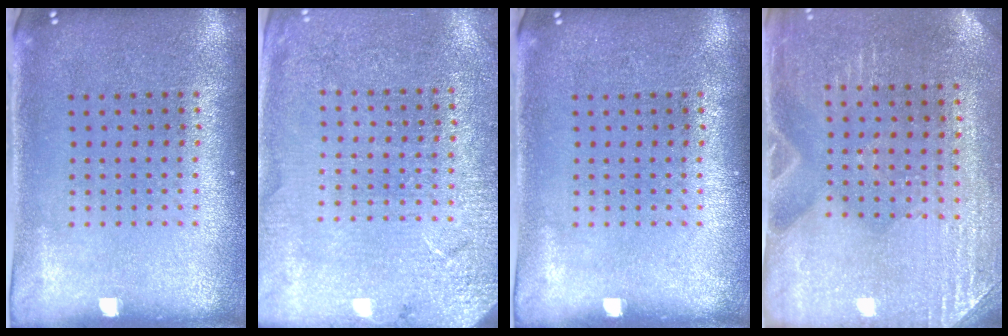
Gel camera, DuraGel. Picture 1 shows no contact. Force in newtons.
{"total": 2.7, "press": 2.7, "slide": 0.1}
{"total": 0.0}
{"total": 2.9, "press": 2.8, "slide": 0.8}